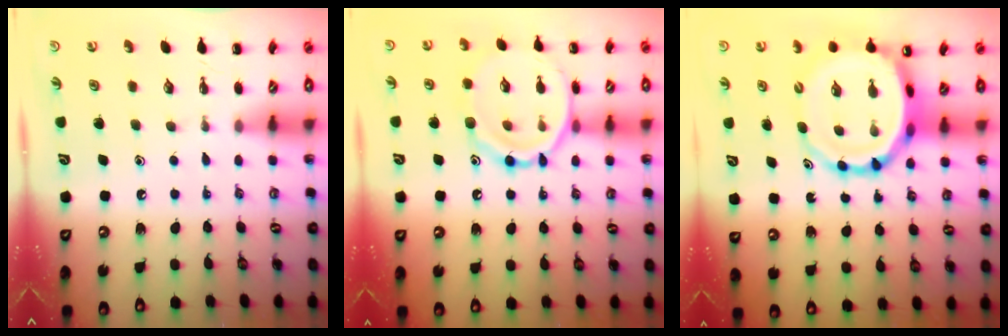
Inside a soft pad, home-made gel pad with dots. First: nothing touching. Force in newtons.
{"total": 13.5, "press": 13.4, "slide": 0.7}
{"total": 11.3, "press": 10.8, "slide": 3.1}